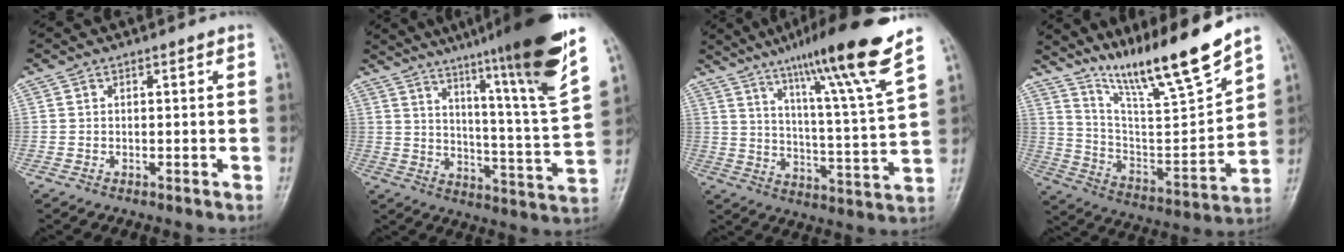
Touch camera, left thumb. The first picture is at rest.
{"total": 22.1, "force": [15.4, 0.0, 15.9], "torque": [-0.215, -0.085, 0.224]}
{"total": 19.0, "force": [13.0, 0.0, 13.8], "torque": [-0.199, -0.062, 0.202]}
{"total": 18.7, "force": [14.9, 1.6, 11.2], "torque": [-0.159, -0.087, 0.268]}